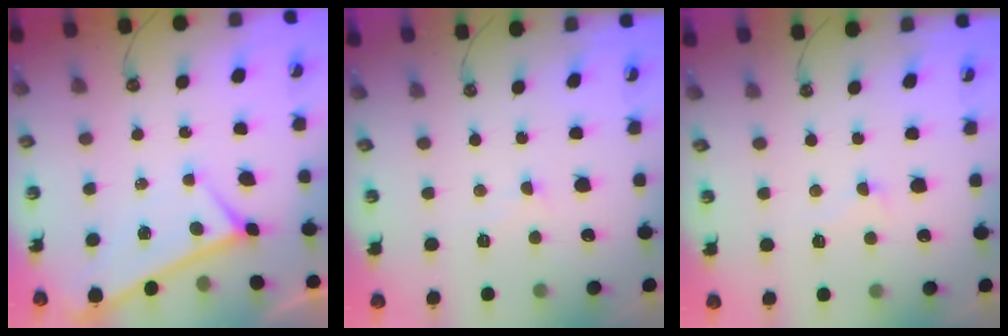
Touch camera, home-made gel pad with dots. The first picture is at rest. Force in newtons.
{"total": 2.2, "press": 2.2, "slide": 0.4}
{"total": 2.3, "press": 2.2, "slide": 0.9}